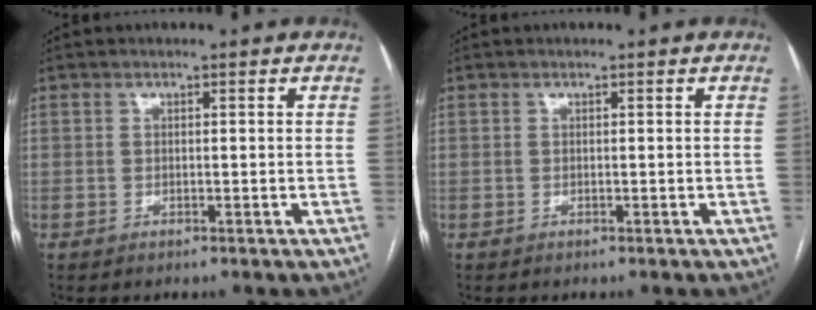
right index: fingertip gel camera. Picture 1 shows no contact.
{"total": 0.0}